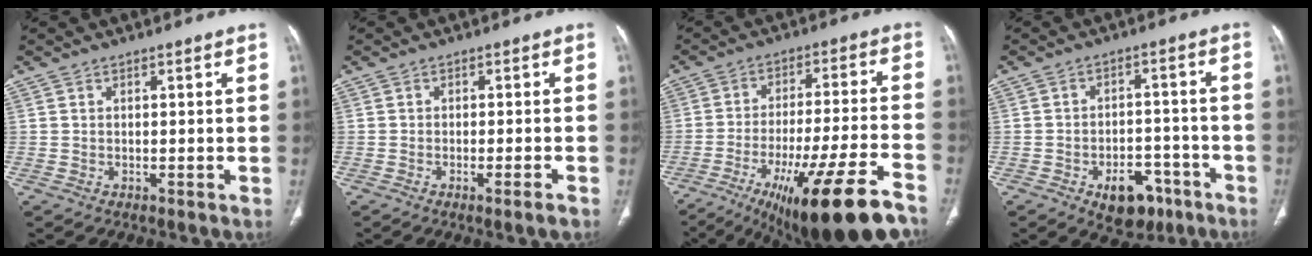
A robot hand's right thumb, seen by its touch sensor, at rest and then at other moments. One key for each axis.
{"total": 2.5, "fx": -1.5, "fy": 0.0, "fz": 2.0, "tx": -0.037, "ty": -0.003, "tz": -0.024}
{"total": 21.8, "fx": -14.5, "fy": 3.1, "fz": 16.0, "tx": -0.226, "ty": 0.046, "tz": -0.227}
{"total": 9.6, "fx": -5.2, "fy": 5.9, "fz": 5.5, "tx": -0.047, "ty": 0.035, "tz": -0.068}